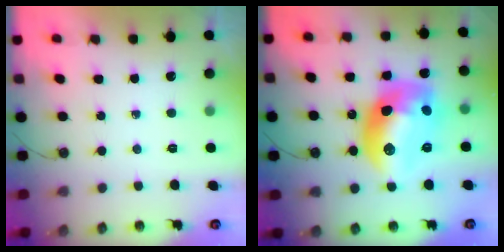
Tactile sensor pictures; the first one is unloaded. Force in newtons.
{"total": 18.8, "press": 18.7, "slide": 1.0}